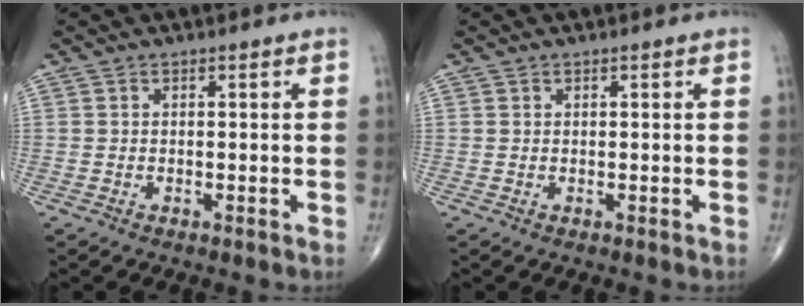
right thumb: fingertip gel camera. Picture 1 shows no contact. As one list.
[{"total": 0.0}]